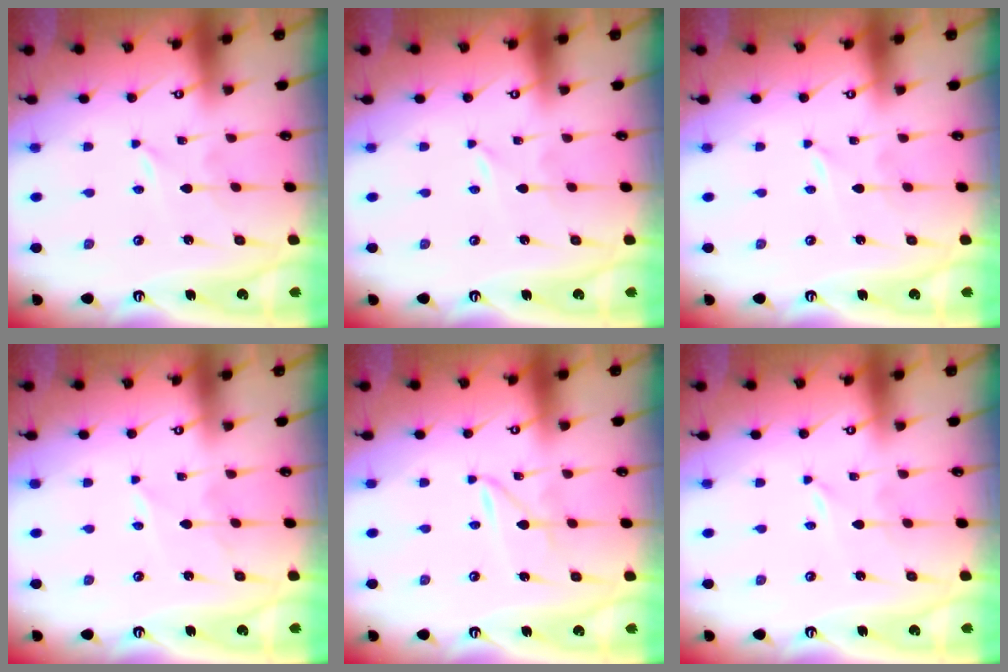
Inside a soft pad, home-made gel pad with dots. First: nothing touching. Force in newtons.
{"total": 0.0}
{"total": 0.0}
{"total": 2.8, "press": 2.8, "slide": 0.3}
{"total": 1.6, "press": 1.6, "slide": 0.3}
{"total": 0.0}